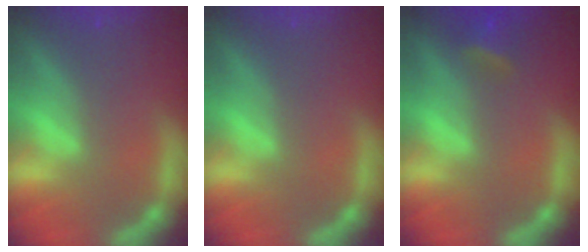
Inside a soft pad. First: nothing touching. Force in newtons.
{"total": 0.0}
{"total": 2.9}